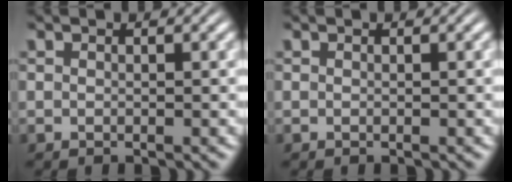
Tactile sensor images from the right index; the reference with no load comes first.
{"total": 0.0}